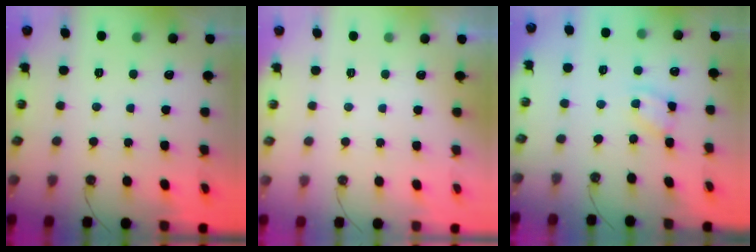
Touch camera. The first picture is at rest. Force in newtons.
{"total": 0.0}
{"total": 2.9, "press": 2.9, "slide": 0.4}